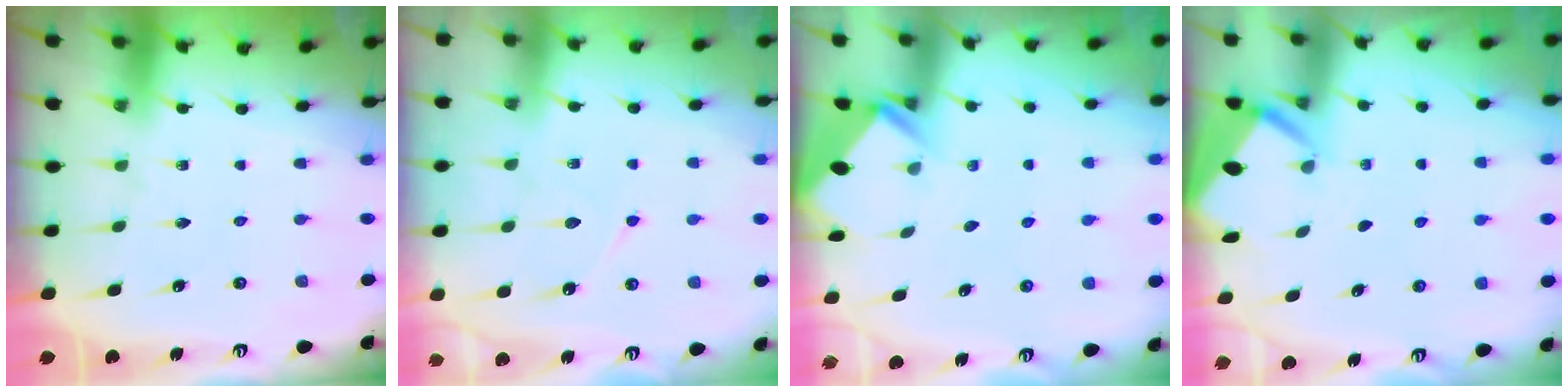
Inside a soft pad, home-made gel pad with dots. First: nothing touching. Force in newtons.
{"total": 6.6, "press": 6.5, "slide": 0.7}
{"total": 2.9, "press": 2.9, "slide": 0.2}
{"total": 2.7, "press": 2.7, "slide": 0.3}